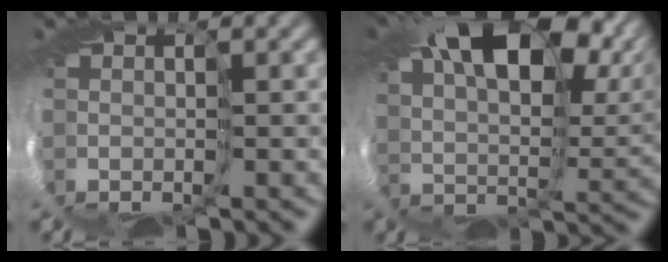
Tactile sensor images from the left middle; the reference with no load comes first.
{"total": 11.5, "force": [6.3, 4.7, 8.3], "torque": [-0.144, 0.023, 0.097]}